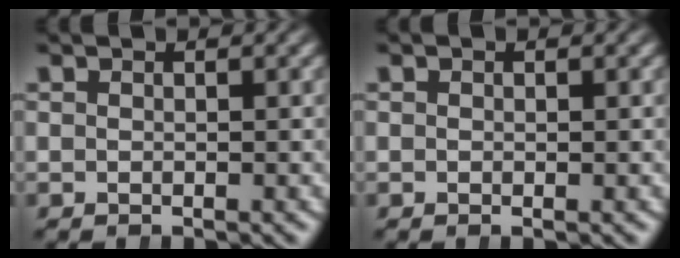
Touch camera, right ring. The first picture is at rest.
{"total": 0.0}